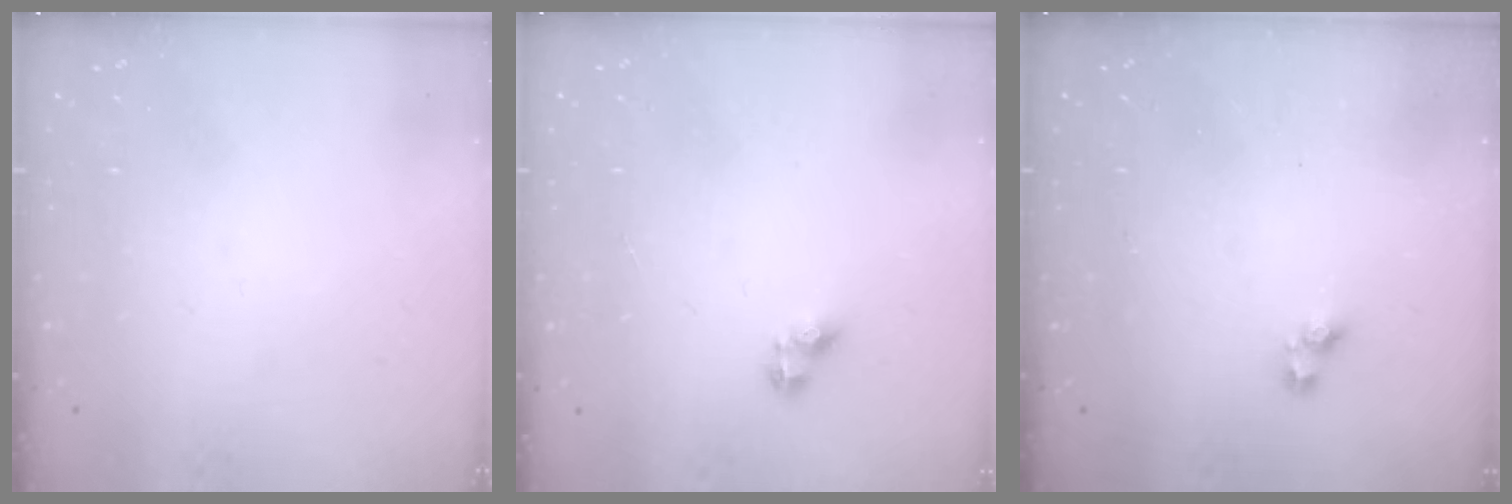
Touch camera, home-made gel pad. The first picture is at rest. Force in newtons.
{"total": 3.7, "press": 3.7, "slide": 0.5}
{"total": 2.9, "press": 2.8, "slide": 0.6}